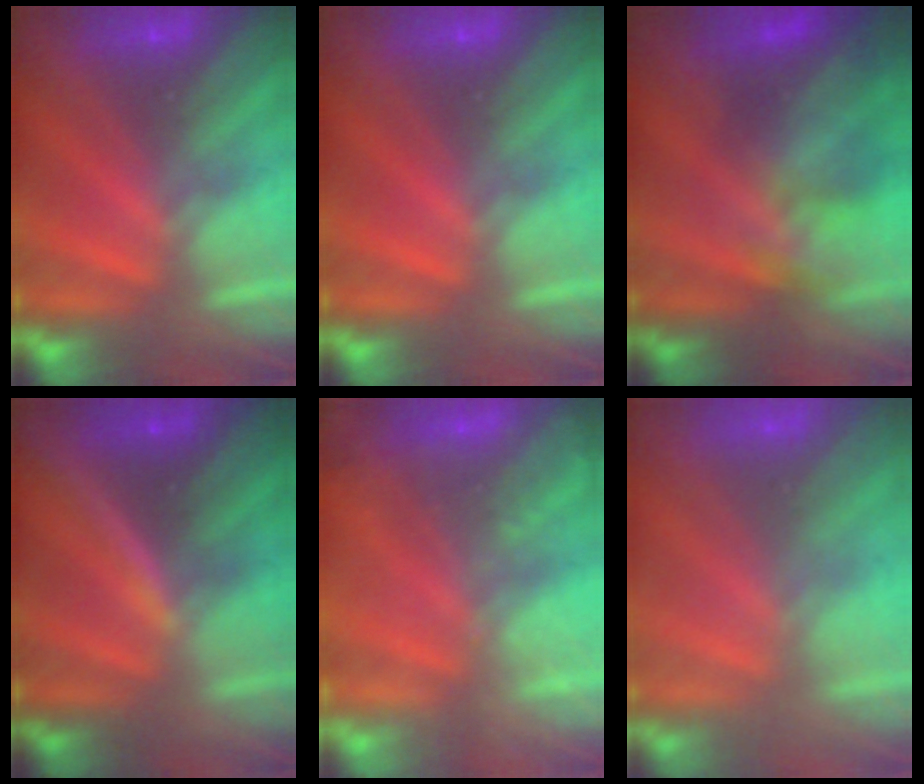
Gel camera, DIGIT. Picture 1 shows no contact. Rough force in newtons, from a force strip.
{"total": 0.0}
{"total": 4.4}
{"total": 3.4}
{"total": 2.4}
{"total": 2.8}